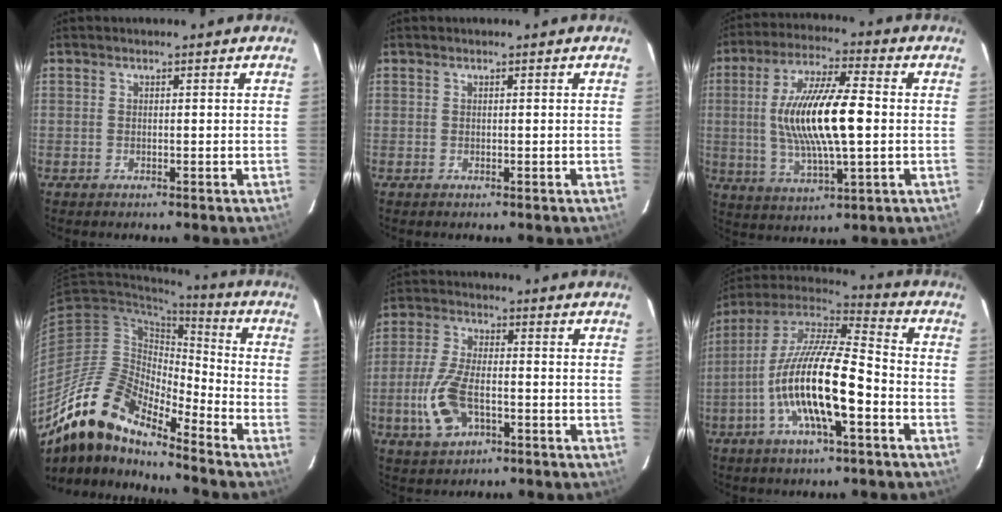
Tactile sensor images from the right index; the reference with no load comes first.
{"total": 0.0}
{"total": 16.4, "force": [0.2, 4.3, 15.8], "torque": [-0.301, 0.004, 0.006]}
{"total": 16.9, "force": [-13.9, 4.3, 8.6], "torque": [-0.145, -0.013, -0.275]}
{"total": 10.0, "force": [-3.3, 4.8, 8.1], "torque": [-0.181, -0.003, -0.060]}
{"total": 18.7, "force": [-6.3, 4.4, 17.1], "torque": [-0.316, -0.016, -0.124]}